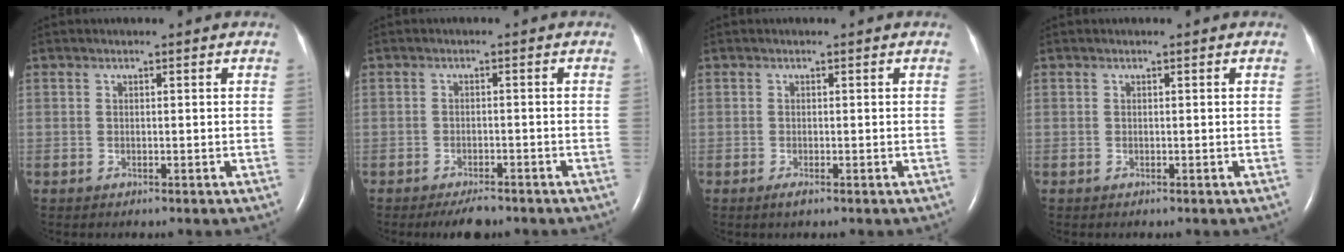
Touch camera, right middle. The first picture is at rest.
{"total": 3.5, "force": [-2.9, 1.0, 1.7], "torque": [-0.032, -0.004, -0.044]}
{"total": 1.0, "force": [-0.6, 0.1, 0.7], "torque": [-0.019, -0.004, -0.011]}
{"total": 0.0}